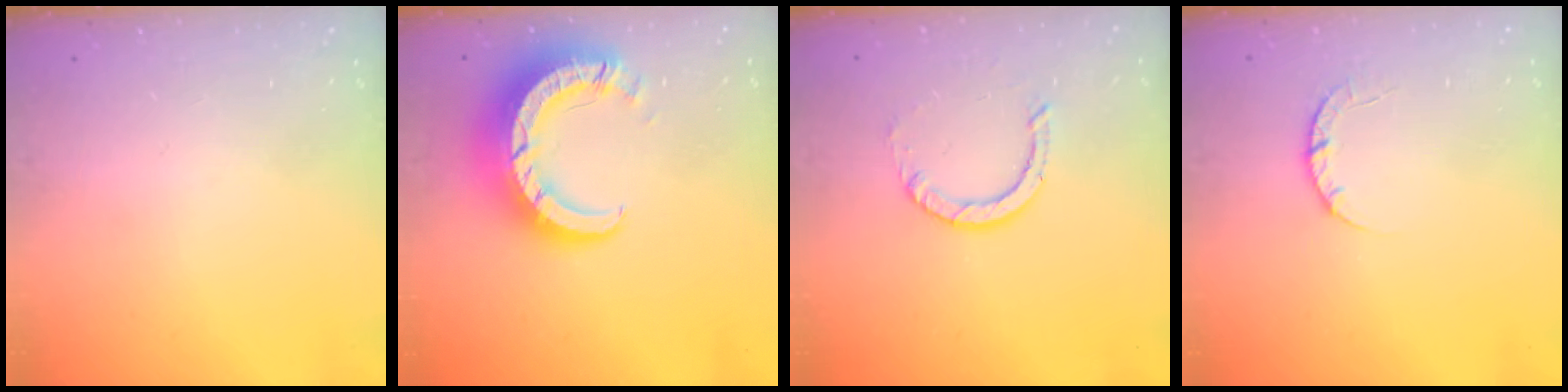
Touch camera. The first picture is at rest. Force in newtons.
{"total": 11.5, "press": 11.5, "slide": 1.1}
{"total": 2.9, "press": 2.9, "slide": 0.2}
{"total": 3.7, "press": 3.7, "slide": 0.5}